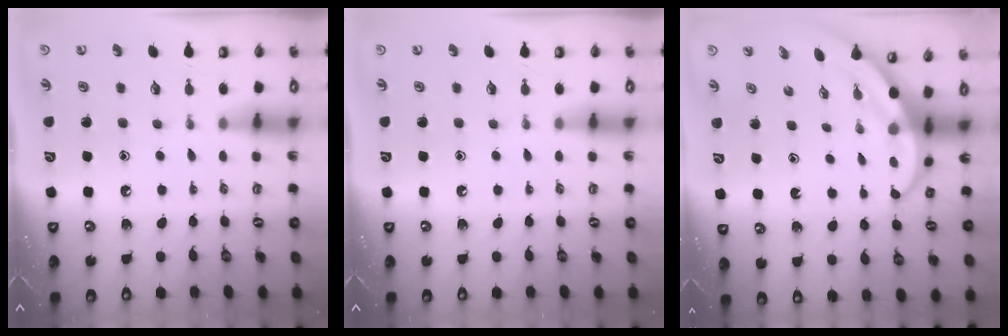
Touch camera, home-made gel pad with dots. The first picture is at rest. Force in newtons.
{"total": 0.0}
{"total": 3.9, "press": 3.9, "slide": 0.3}